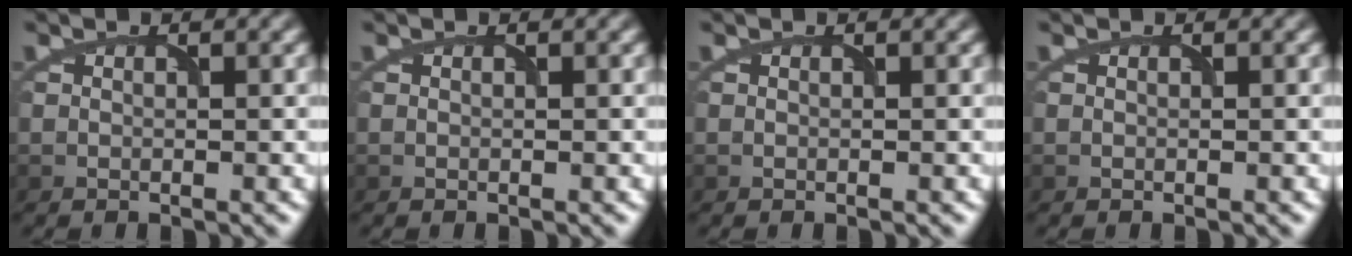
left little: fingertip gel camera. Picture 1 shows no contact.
{"total": 0.0}
{"total": 0.0}
{"total": 0.0}